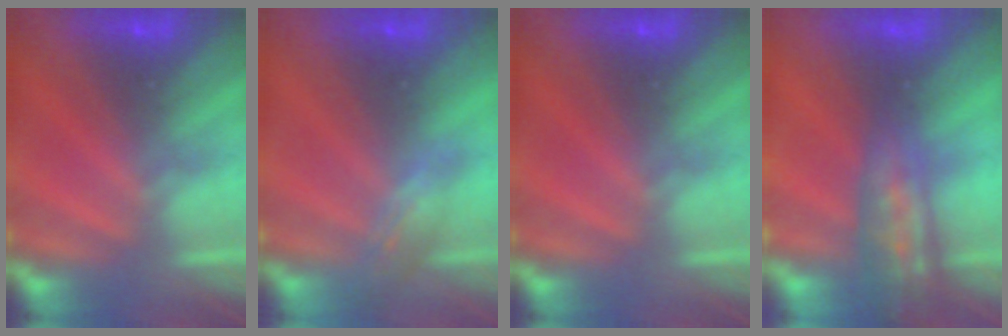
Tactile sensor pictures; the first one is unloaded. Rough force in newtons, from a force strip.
{"total": 2.4}
{"total": 0.0}
{"total": 2.9}